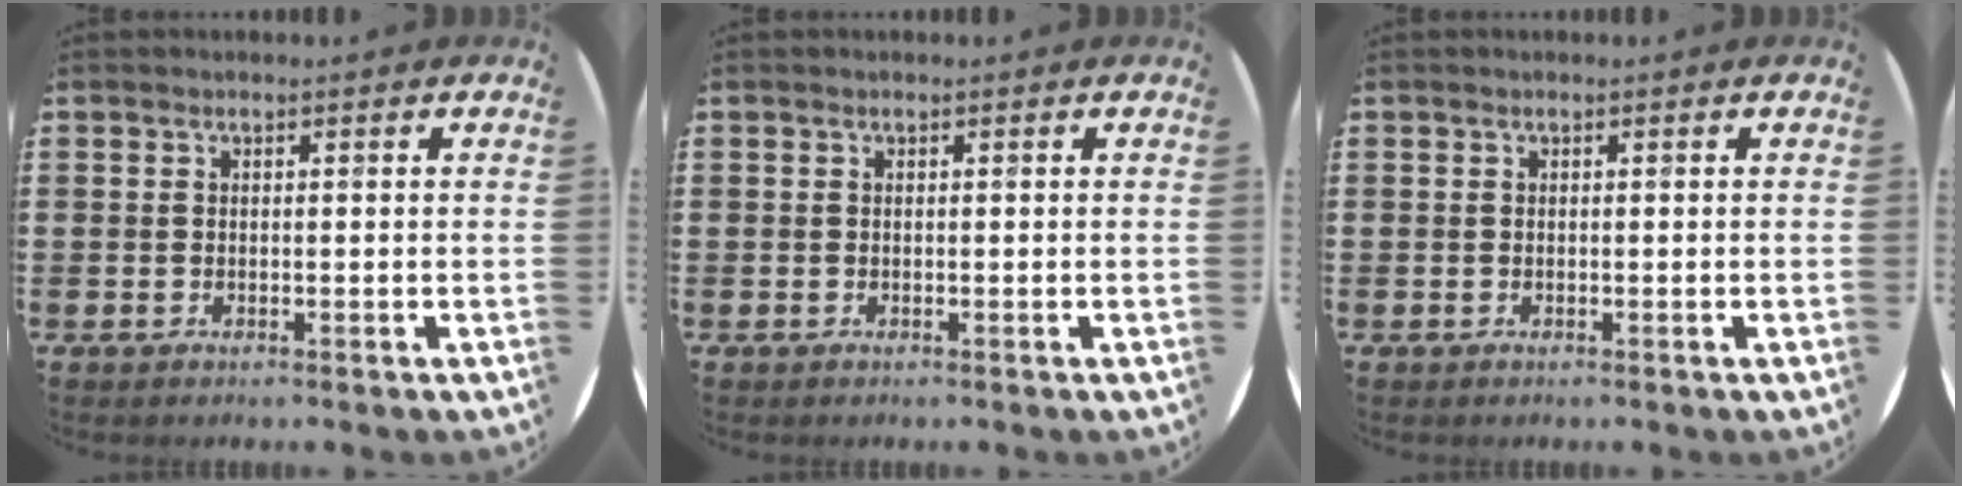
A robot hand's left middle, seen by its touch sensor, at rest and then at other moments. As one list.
[{"total": 0.0}, {"total": 0.0}]